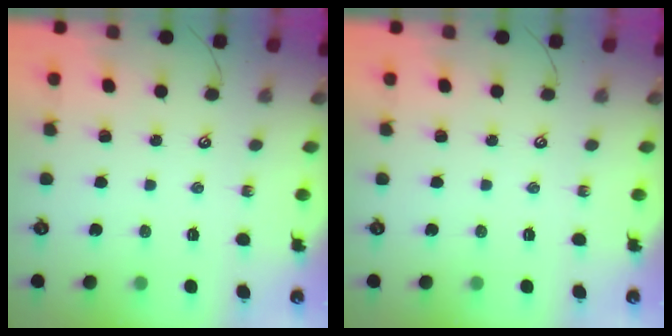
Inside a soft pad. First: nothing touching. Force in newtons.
{"total": 0.0}